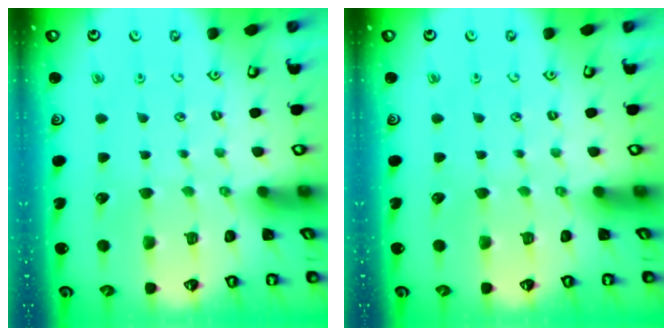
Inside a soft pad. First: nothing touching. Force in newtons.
{"total": 0.0}